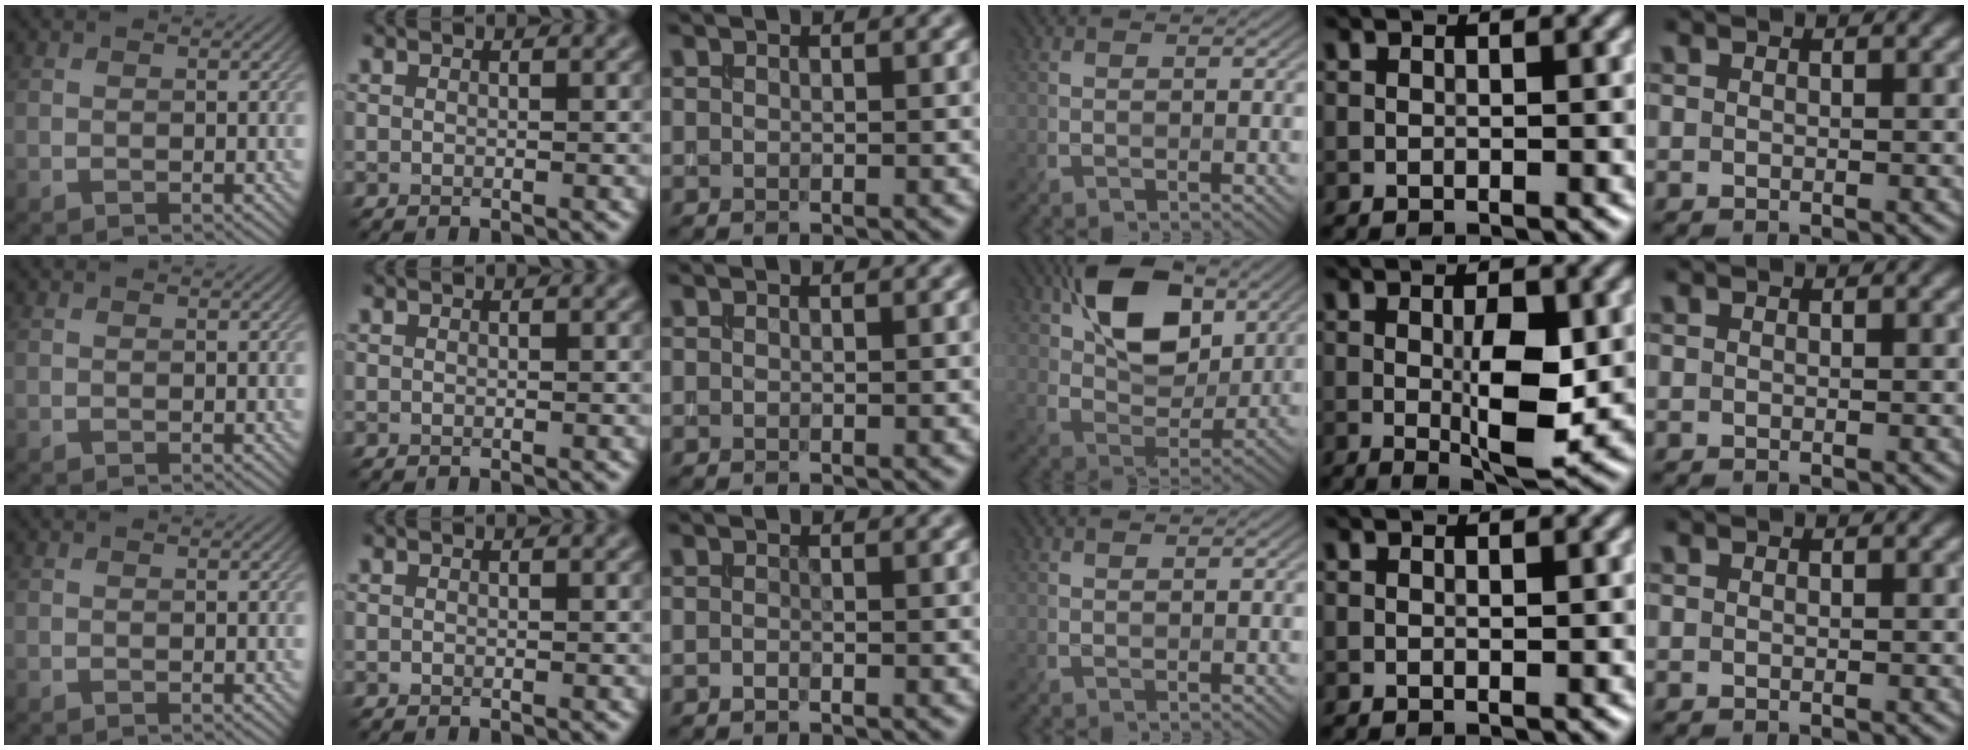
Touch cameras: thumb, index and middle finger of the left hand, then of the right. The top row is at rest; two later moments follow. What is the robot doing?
{"motion": "extract", "object": "drawer"}